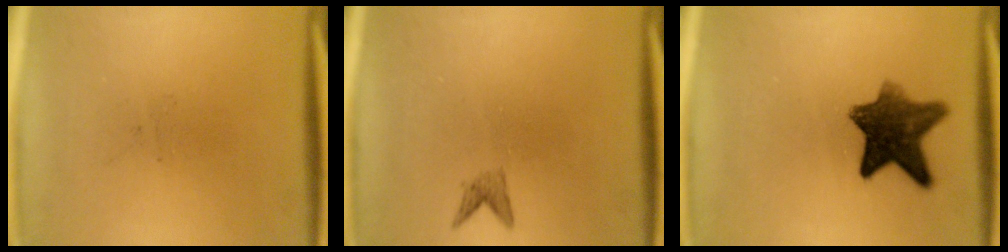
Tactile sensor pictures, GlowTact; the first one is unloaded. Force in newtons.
{"total": 1.1}
{"total": 9.4}